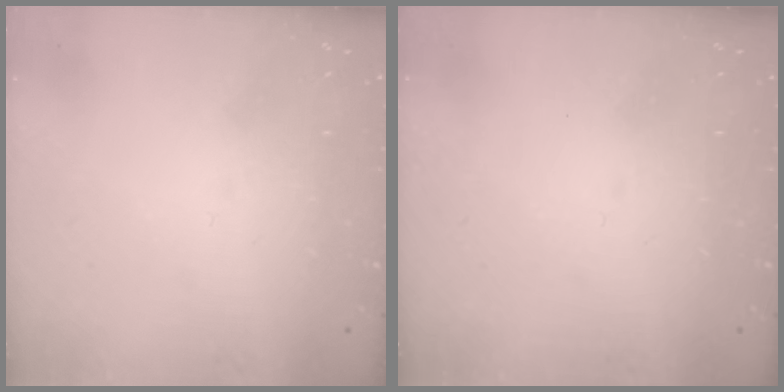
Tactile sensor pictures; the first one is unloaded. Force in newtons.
{"total": 0.0}